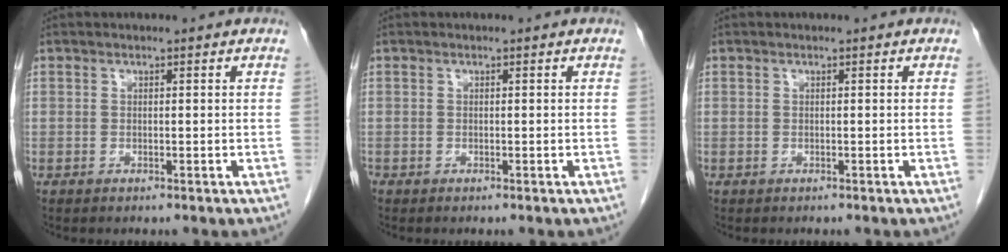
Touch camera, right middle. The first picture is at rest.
{"total": 0.0}
{"total": 0.0}